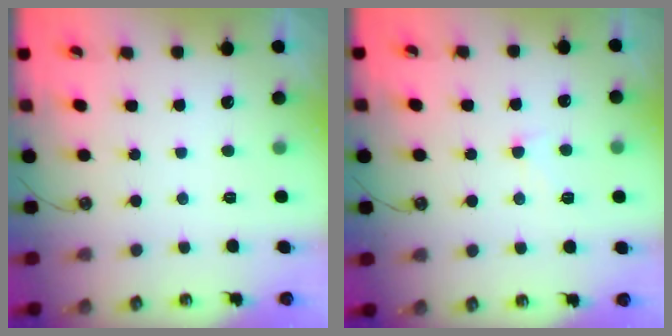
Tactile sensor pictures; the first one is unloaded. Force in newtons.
{"total": 0.9, "press": 0.3, "slide": 0.8}